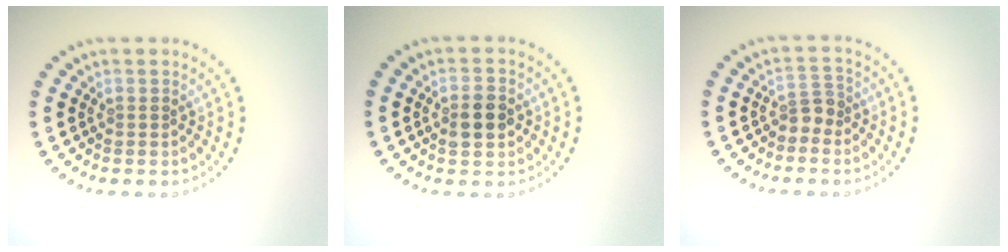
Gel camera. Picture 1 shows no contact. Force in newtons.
{"total": 2.9, "press": 2.9, "slide": 0.2}
{"total": 1.8, "press": 1.3, "slide": 1.3}